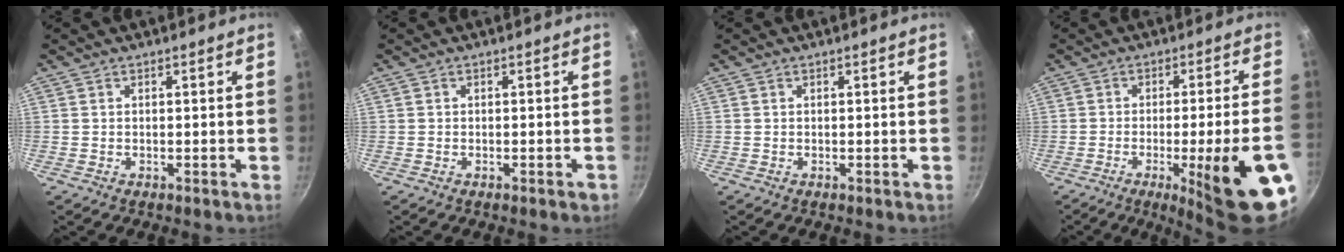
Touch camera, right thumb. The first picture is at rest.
{"total": 1.0, "force": [-0.5, 0.4, 0.7], "torque": [-0.004, 0.007, -0.007]}
{"total": 0.0}
{"total": 18.6, "force": [-6.9, 2.6, 17.1], "torque": [-0.212, 0.019, -0.086]}